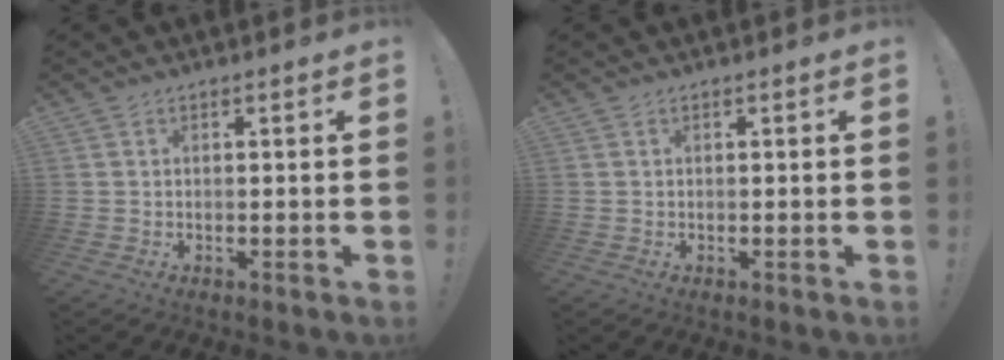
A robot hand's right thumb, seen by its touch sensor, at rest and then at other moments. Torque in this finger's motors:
{"motor_torque": [-0.01, 0.01, -0.02, 0.01, 0.00]}